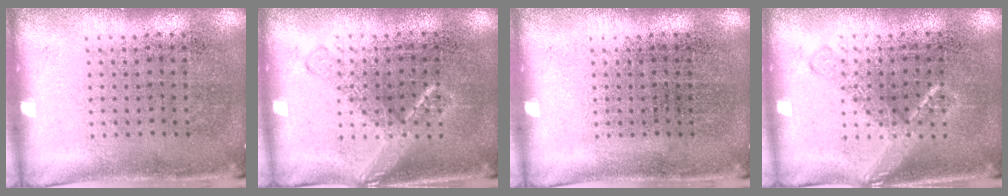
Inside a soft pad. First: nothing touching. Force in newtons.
{"total": 2.4, "press": 2.4, "slide": 0.4}
{"total": 0.0}
{"total": 2.4, "press": 2.4, "slide": 0.4}